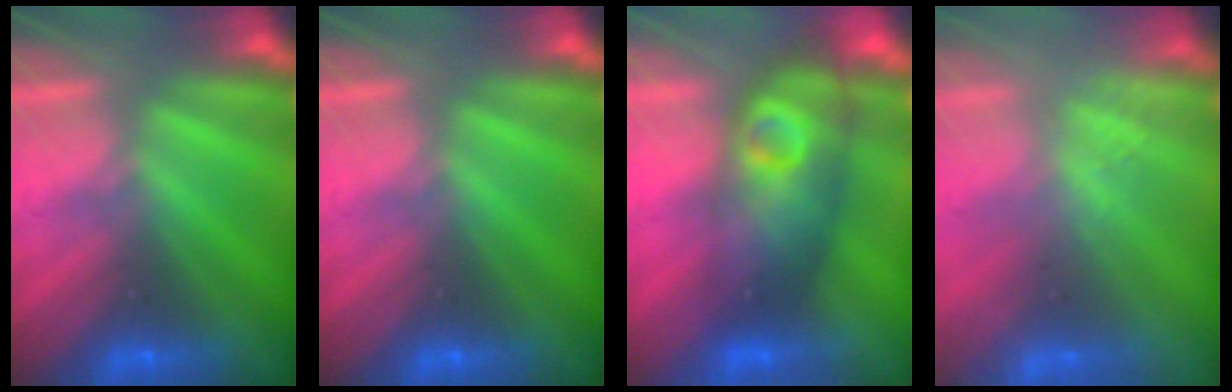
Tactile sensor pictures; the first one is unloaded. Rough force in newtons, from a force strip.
{"total": 0.0}
{"total": 4.0}
{"total": 2.0}